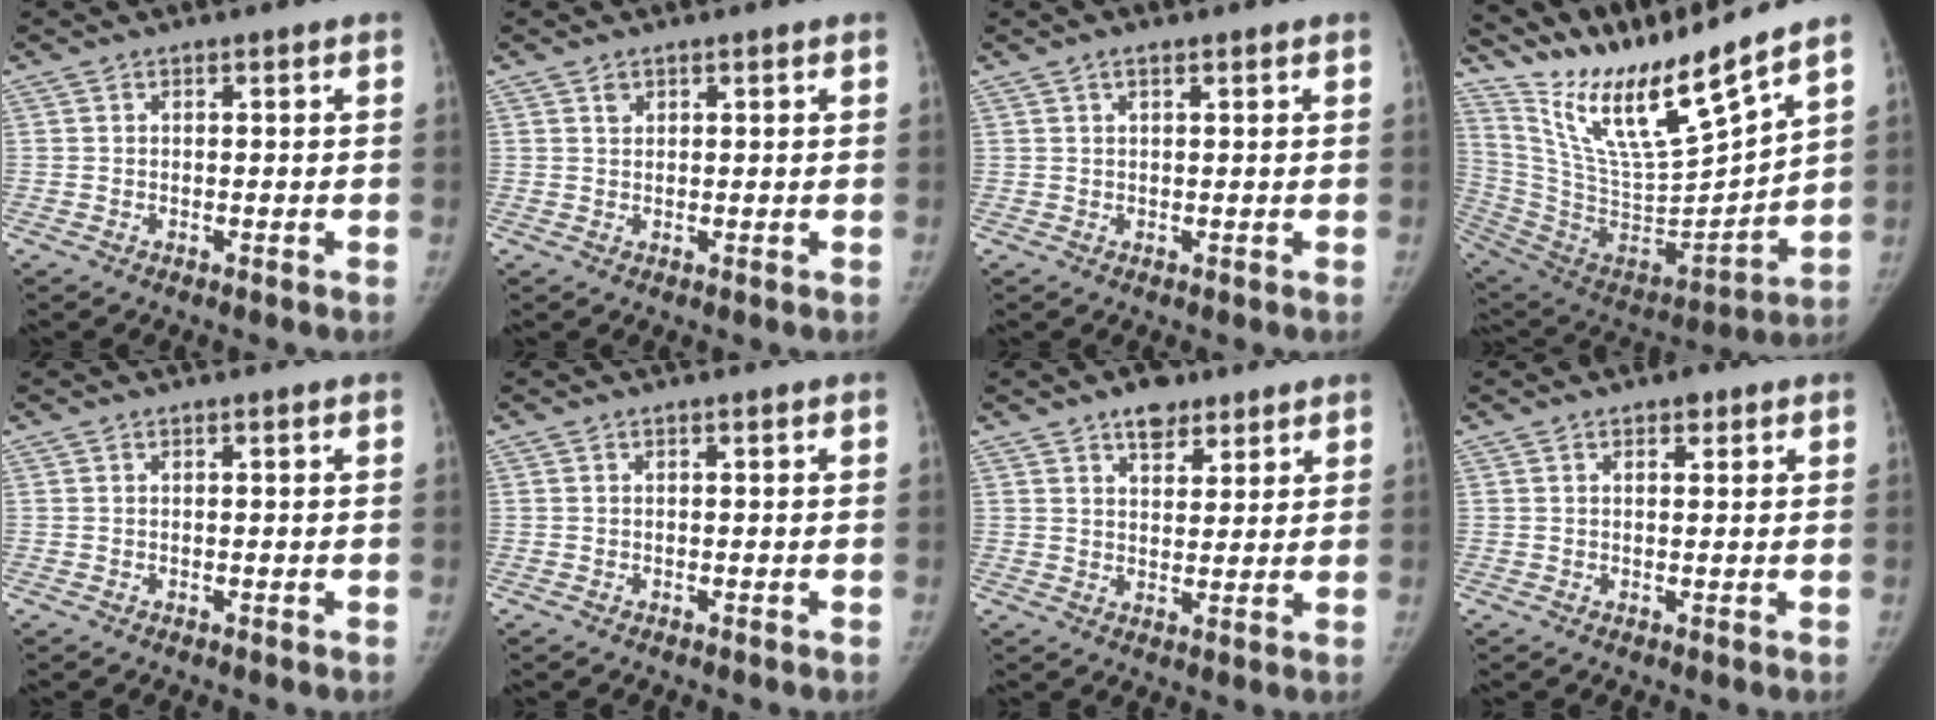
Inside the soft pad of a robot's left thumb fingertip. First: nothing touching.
{"total": 1.2, "force": [0.8, 0.9, 0.4], "torque": [0.005, -0.003, 0.012]}
{"total": 1.7, "force": [1.0, 0.6, 1.3], "torque": [-0.021, 0.005, 0.014]}
{"total": 21.3, "force": [17.0, 2.1, 12.6], "torque": [-0.194, -0.094, 0.326]}
{"total": 0.0}
{"total": 0.0}
{"total": 6.3, "force": [4.2, 3.5, 3.1], "torque": [-0.020, -0.021, 0.065]}
{"total": 1.7, "force": [1.0, 0.9, 1.0], "torque": [-0.005, -0.002, 0.011]}